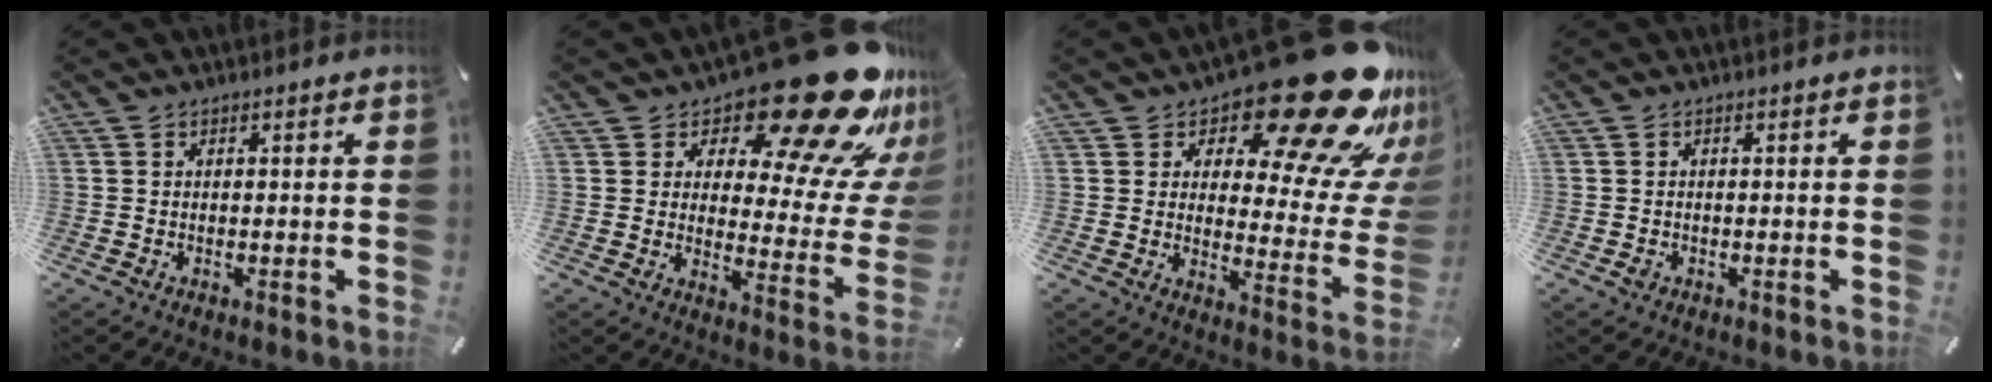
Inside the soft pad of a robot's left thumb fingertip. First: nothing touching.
{"total": 27.3, "force": [17.8, 10.9, 17.5], "torque": [-0.212, -0.142, 0.300]}
{"total": 27.8, "force": [17.6, 11.1, 18.4], "torque": [-0.226, -0.136, 0.296]}
{"total": 0.9, "force": [-0.3, 0.7, 0.6], "torque": [-0.010, 0.002, -0.006]}